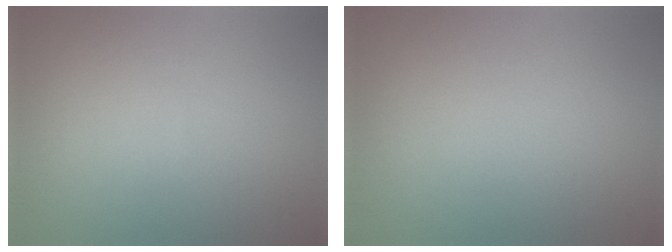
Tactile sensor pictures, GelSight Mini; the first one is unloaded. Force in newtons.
{"total": 0.0}